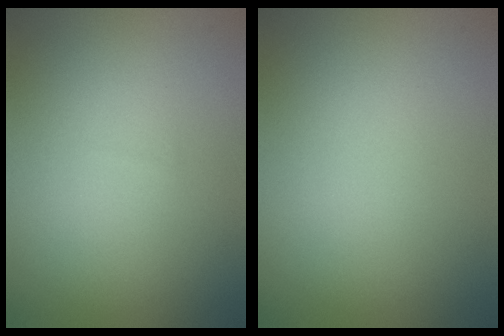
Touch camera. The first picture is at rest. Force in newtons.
{"total": 0.0}